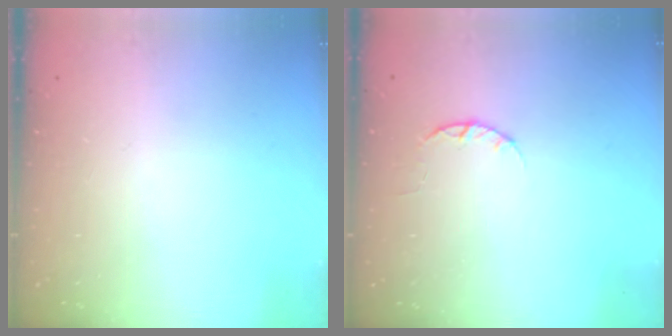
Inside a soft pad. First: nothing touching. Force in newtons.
{"total": 2.4, "press": 2.4, "slide": 0.4}